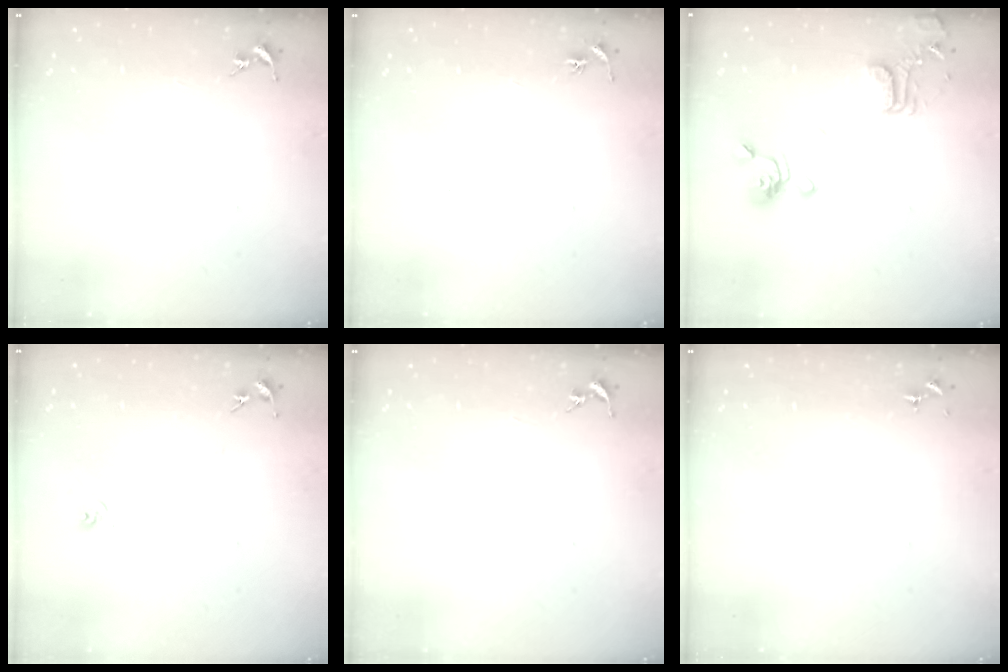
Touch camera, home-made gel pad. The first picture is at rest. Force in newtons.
{"total": 3.0, "press": 3.0, "slide": 0.3}
{"total": 17.3, "press": 17.2, "slide": 1.8}
{"total": 5.0, "press": 5.0, "slide": 0.7}
{"total": 0.0}
{"total": 0.0}